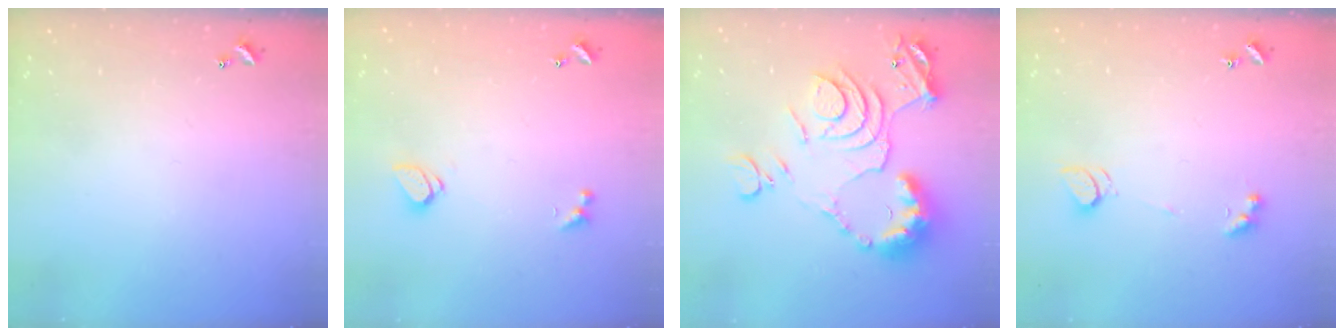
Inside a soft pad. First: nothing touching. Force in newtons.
{"total": 1.3, "press": 1.2, "slide": 0.4}
{"total": 15.1, "press": 15.0, "slide": 1.6}
{"total": 2.2, "press": 2.2, "slide": 0.4}